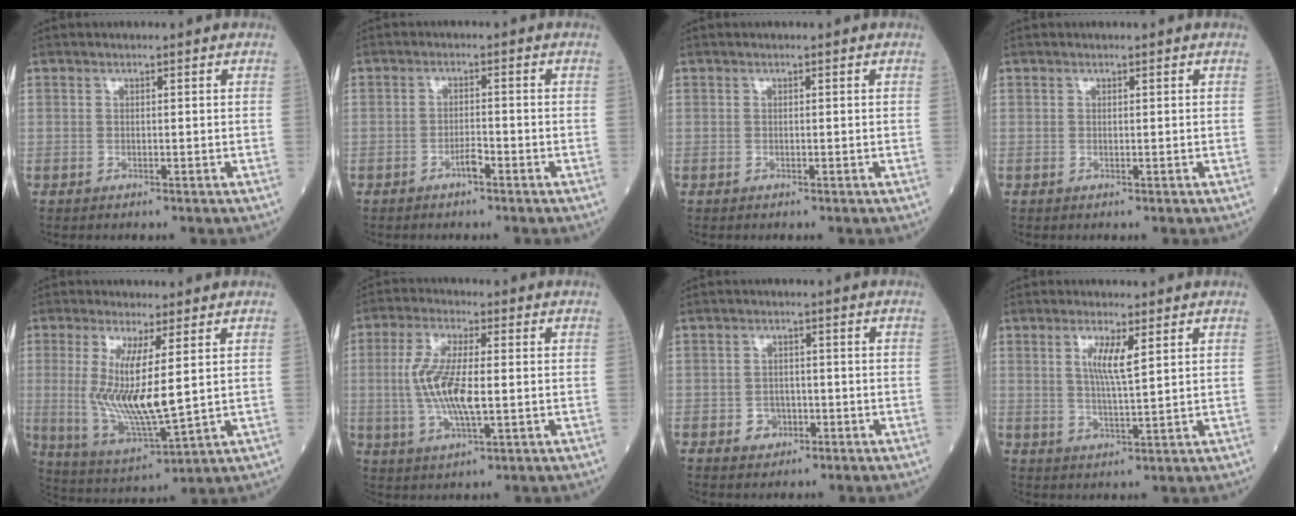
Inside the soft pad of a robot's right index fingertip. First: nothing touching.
{"total": 2.0, "force": [-1.4, 0.4, 1.3], "torque": [-0.021, 0.002, -0.025]}
{"total": 0.0}
{"total": 0.0}
{"total": 11.1, "force": [1.5, 1.4, 10.9], "torque": [-0.225, -0.025, 0.033]}
{"total": 9.3, "force": [-0.3, 2.3, 9.0], "torque": [-0.193, -0.002, -0.005]}
{"total": 2.9, "force": [-1.2, 2.4, 1.1], "torque": [-0.013, 0.008, -0.012]}
{"total": 4.5, "force": [1.7, 0.2, 4.2], "torque": [-0.083, -0.003, 0.031]}